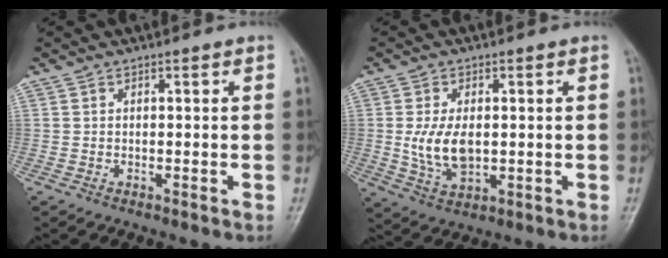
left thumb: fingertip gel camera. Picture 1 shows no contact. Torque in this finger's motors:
{"motor_torque": [0.00, 0.68, 1.11, -0.27, 0.09]}